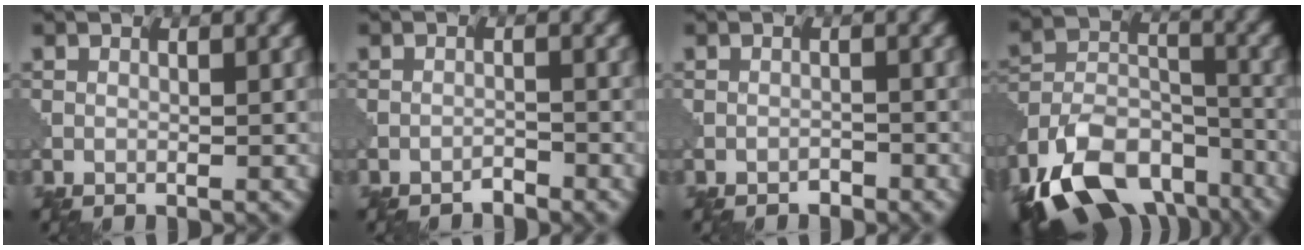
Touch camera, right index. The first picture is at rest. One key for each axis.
{"total": 1.0, "fx": -1.0, "fy": 0.1, "fz": 0.3, "tx": 0.000, "ty": 0.004, "tz": -0.020}
{"total": 0.8, "fx": -0.7, "fy": 0.3, "fz": 0.2, "tx": -0.002, "ty": 0.000, "tz": -0.013}
{"total": 14.2, "fx": -10.0, "fy": 7.4, "fz": 6.9, "tx": -0.126, "ty": 0.000, "tz": -0.163}